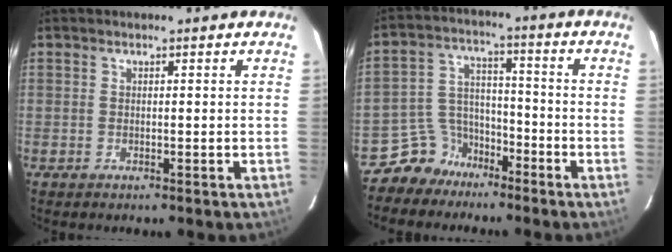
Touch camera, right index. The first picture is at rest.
{"total": 7.1, "force": [-5.4, 4.7, -0.1], "torque": [0.004, 0.029, -0.098]}